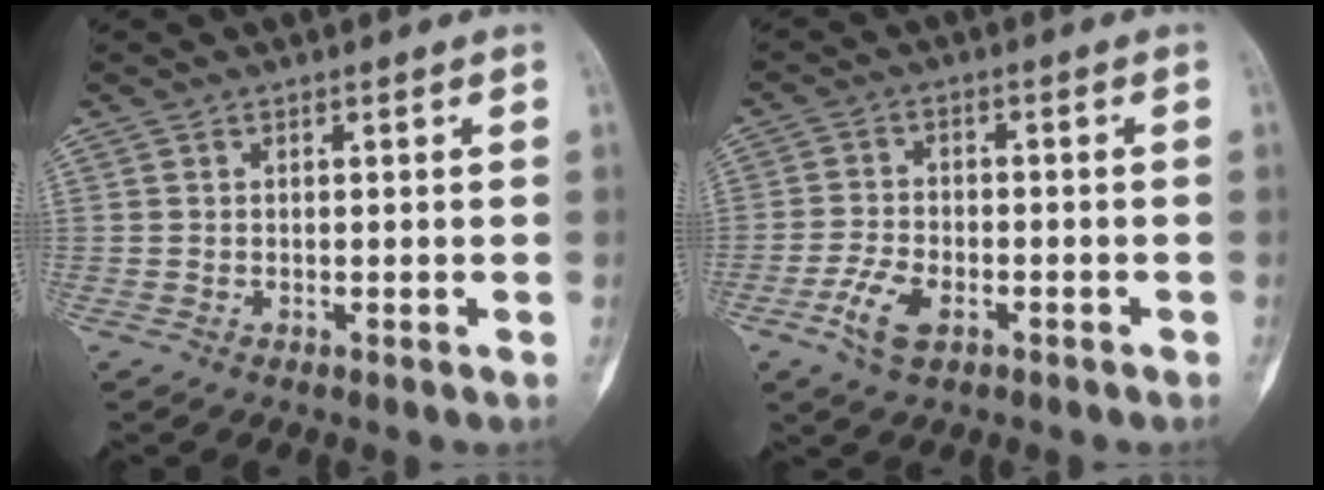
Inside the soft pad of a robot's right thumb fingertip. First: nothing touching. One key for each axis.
{"total": 6.1, "fx": -3.0, "fy": 3.3, "fz": 4.2, "tx": -0.089, "ty": 0.012, "tz": -0.057}